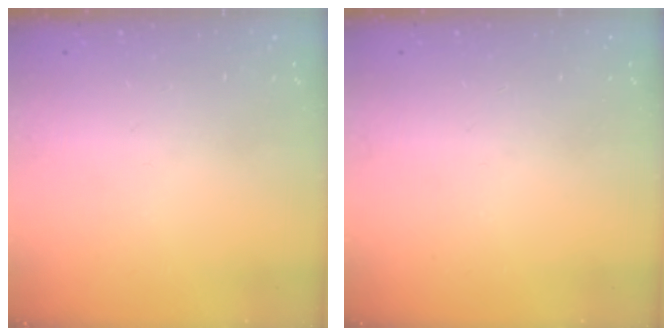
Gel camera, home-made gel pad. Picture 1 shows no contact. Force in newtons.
{"total": 0.0}